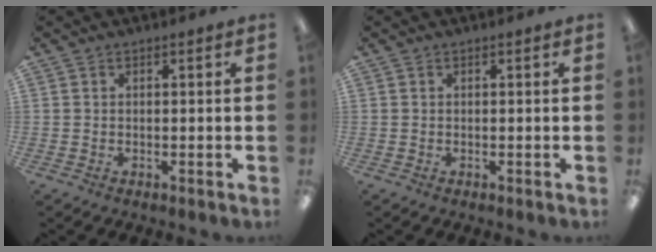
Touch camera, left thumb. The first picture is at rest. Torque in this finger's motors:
{"motor_torque": [-0.44, 0.38, 0.27, 0.16, 0.00]}